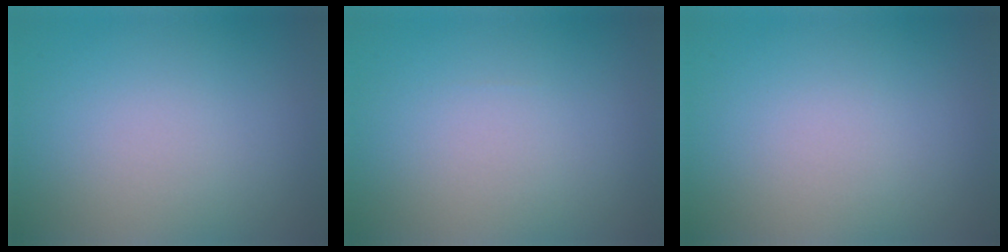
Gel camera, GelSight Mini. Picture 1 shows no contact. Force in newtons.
{"total": 0.0}
{"total": 0.0}